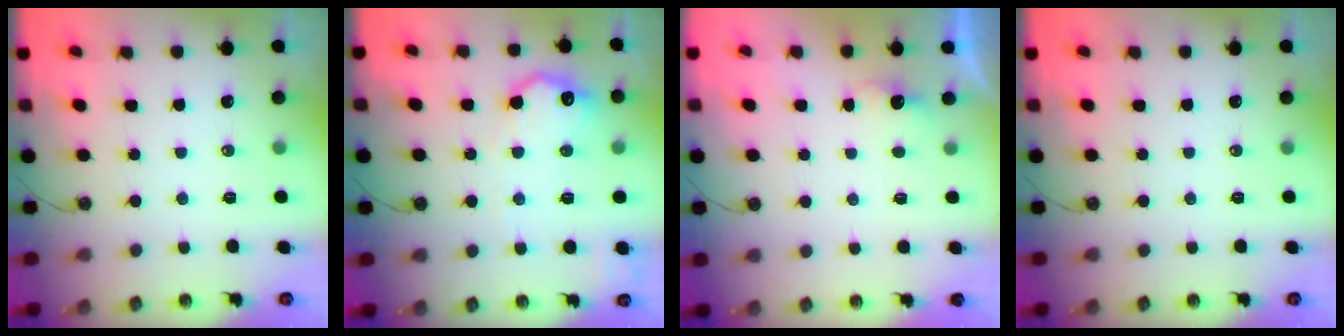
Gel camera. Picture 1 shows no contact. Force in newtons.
{"total": 13.6, "press": 13.6, "slide": 0.8}
{"total": 2.2, "press": 2.0, "slide": 0.8}
{"total": 0.0}